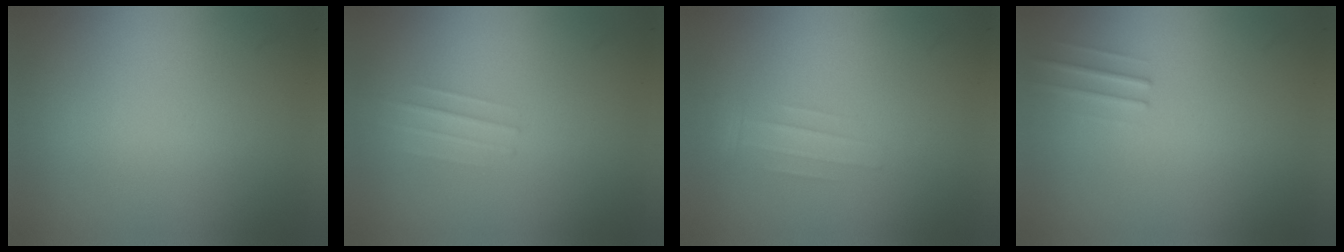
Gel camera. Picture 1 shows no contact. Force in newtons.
{"total": 1.2}
{"total": 1.1}
{"total": 1.0}